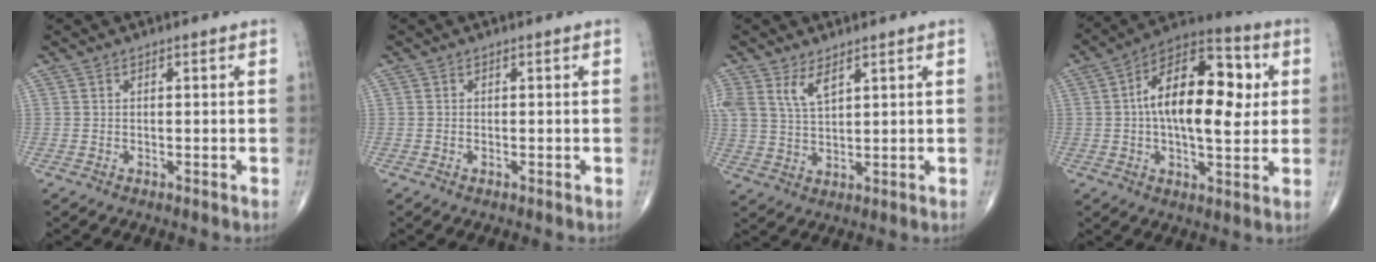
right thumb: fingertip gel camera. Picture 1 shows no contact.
{"total": 0.0}
{"total": 5.9, "force": [3.5, 2.6, 4.0], "torque": [-0.077, -0.014, 0.076]}
{"total": 19.6, "force": [2.6, 9.7, 16.9], "torque": [-0.246, 0.024, 0.032]}